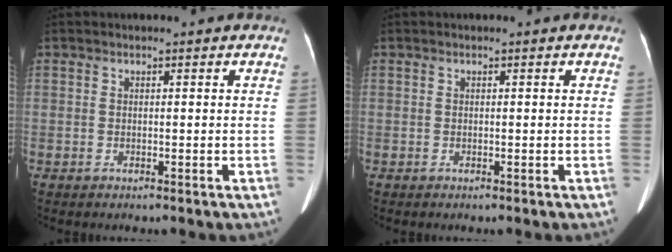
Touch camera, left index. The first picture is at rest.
{"total": 0.0}